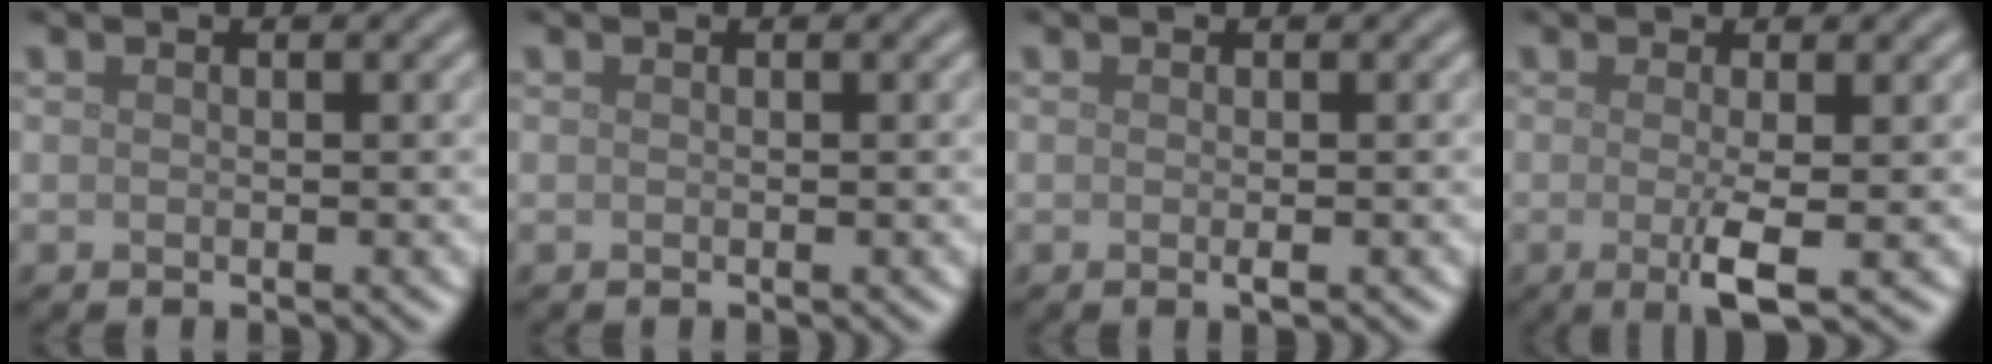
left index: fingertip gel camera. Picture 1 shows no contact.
{"total": 0.0}
{"total": 0.7, "force": [-0.2, 0.1, 0.6], "torque": [-0.013, -0.002, -0.002]}
{"total": 3.4, "force": [-0.6, 0.6, 3.3], "torque": [-0.061, -0.011, -0.010]}